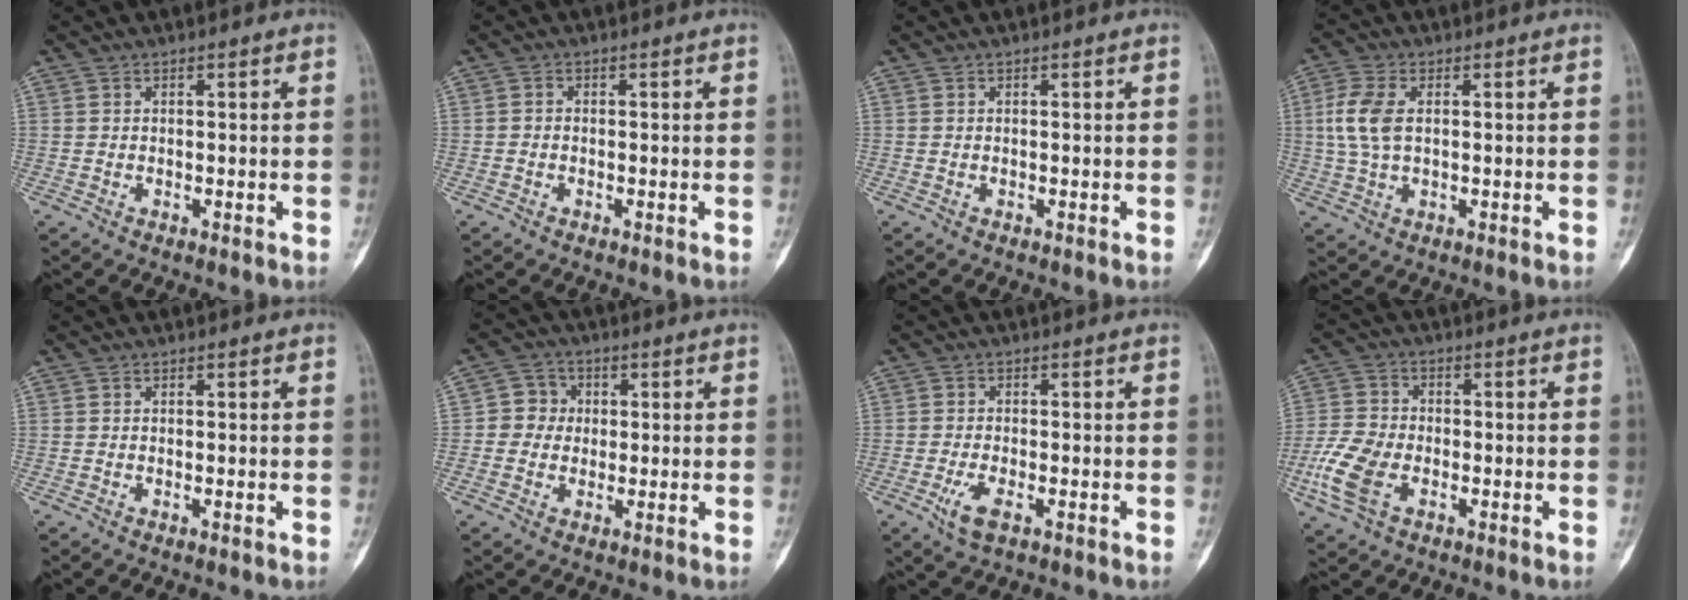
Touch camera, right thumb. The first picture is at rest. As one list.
[{"total": 0.8, "force": [-0.3, 0.6, 0.4], "torque": [-0.004, 0.002, -0.009]}, {"total": 0.0}, {"total": 7.2, "force": [0.8, 4.2, 5.9], "torque": [-0.138, 0.007, 0.014]}, {"total": 0.0}, {"total": 5.2, "force": [0.1, 4.9, 1.7], "torque": [-0.001, 0.009, -0.007]}, {"total": 4.4, "force": [-2.0, 1.8, 3.4], "torque": [-0.072, 0.002, -0.035]}, {"total": 9.2, "force": [-3.4, 5.8, 6.4], "torque": [-0.145, 0.009, -0.072]}]